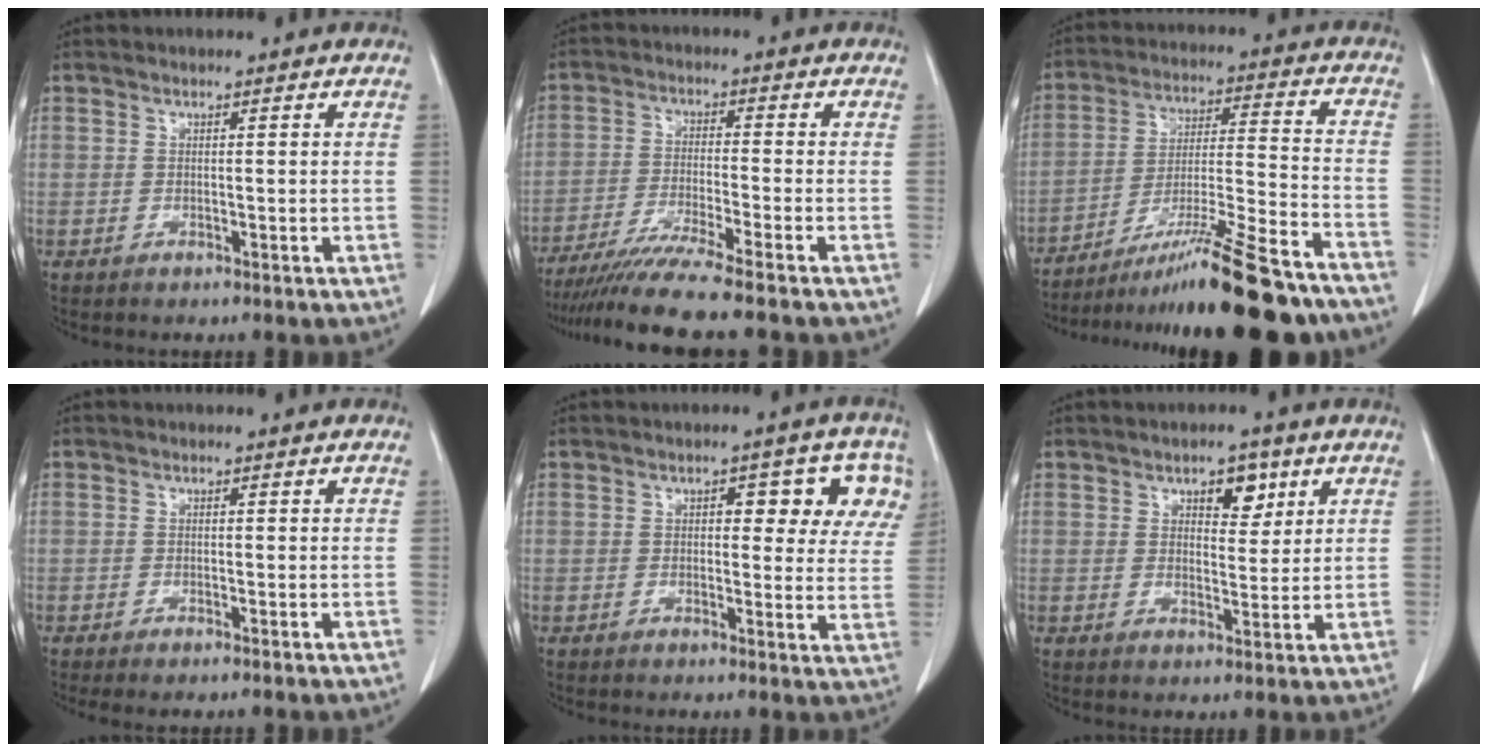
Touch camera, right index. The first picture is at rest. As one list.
[{"total": 11.1, "force": [-9.3, -1.5, 5.9], "torque": [-0.086, -0.033, -0.154]}, {"total": 21.9, "force": [-18.0, 0.2, 12.4], "torque": [-0.164, -0.013, -0.286]}, {"total": 1.3, "force": [-0.9, 0.1, 0.9], "torque": [-0.015, -0.005, -0.016]}, {"total": 8.8, "force": [3.6, 4.2, 6.9], "torque": [-0.060, 0.017, 0.036]}, {"total": 4.7, "force": [2.5, 2.3, 3.2], "torque": [-0.041, 0.003, 0.036]}]